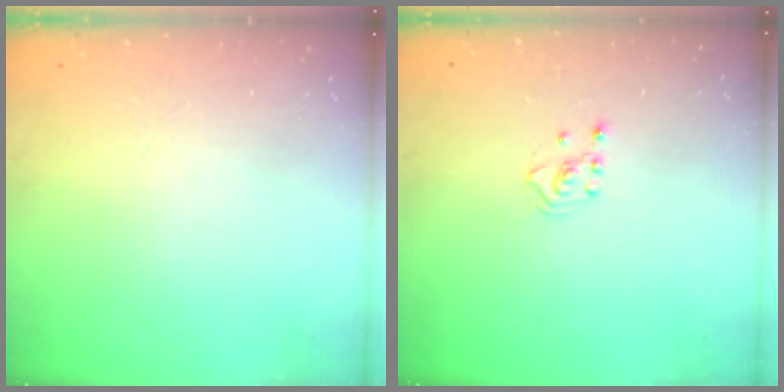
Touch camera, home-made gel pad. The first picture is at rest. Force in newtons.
{"total": 1.6, "press": 1.5, "slide": 0.2}